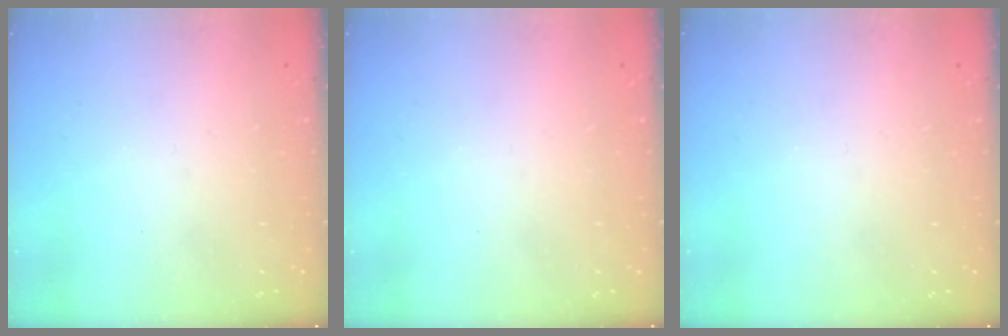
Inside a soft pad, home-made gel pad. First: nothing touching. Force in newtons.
{"total": 0.0}
{"total": 0.0}